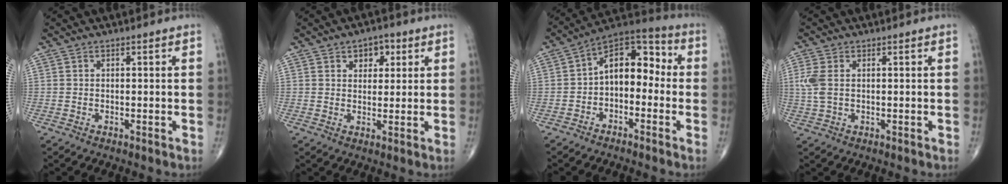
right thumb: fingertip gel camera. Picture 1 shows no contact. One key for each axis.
{"total": 4.7, "fx": 2.2, "fy": 3.2, "fz": 2.7, "tx": -0.011, "ty": -0.006, "tz": 0.028}
{"total": 11.2, "fx": -1.1, "fy": 7.1, "fz": 8.6, "tx": -0.099, "ty": 0.049, "tz": -0.038}
{"total": 4.2, "fx": 0.5, "fy": 2.4, "fz": 3.3, "tx": -0.103, "ty": 0.009, "tz": 0.013}